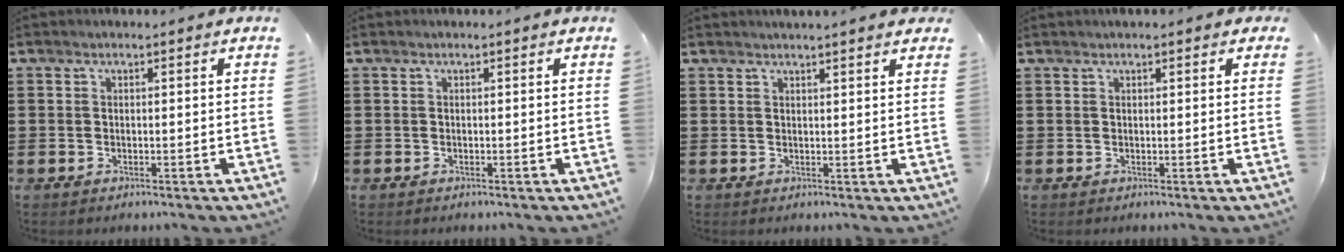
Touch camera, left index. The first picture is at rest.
{"total": 0.0}
{"total": 1.5, "force": [1.5, -0.1, 0.3], "torque": [-0.009, 0.001, 0.029]}
{"total": 0.7, "force": [0.5, 0.2, 0.4], "torque": [-0.008, 0.005, 0.009]}